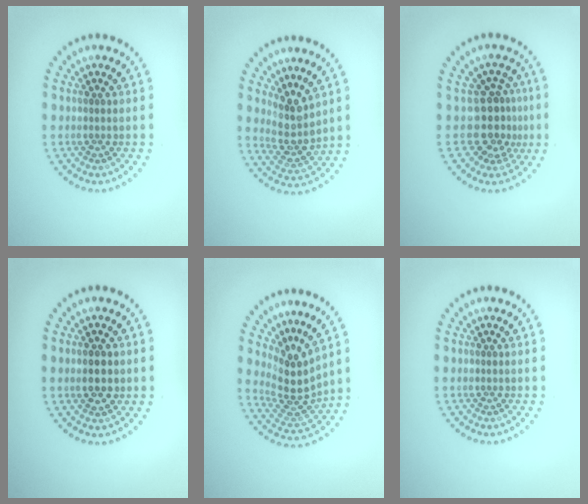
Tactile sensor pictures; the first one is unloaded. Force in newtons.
{"total": 3.6, "press": 2.8, "slide": 2.2}
{"total": 3.4, "press": 2.5, "slide": 2.3}
{"total": 2.5, "press": 2.5, "slide": 0.2}
{"total": 3.9, "press": 2.7, "slide": 2.9}
{"total": 0.0}